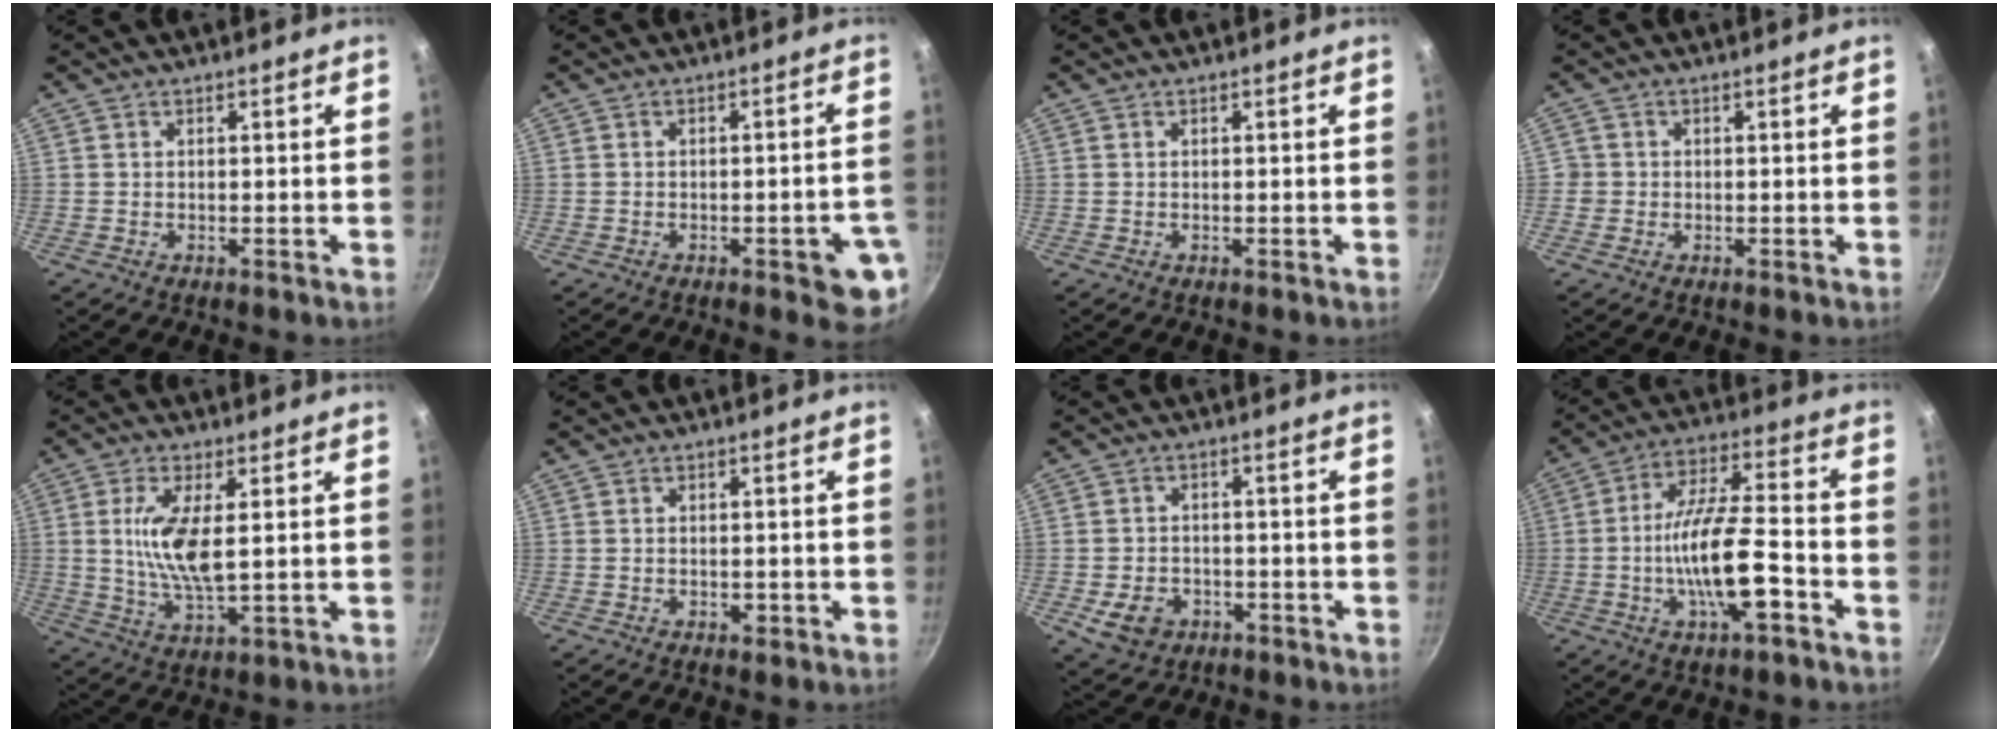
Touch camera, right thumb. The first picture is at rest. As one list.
[{"total": 7.7, "force": [-2.8, 2.5, 6.8], "torque": [-0.059, 0.016, -0.028]}, {"total": 0.0}, {"total": 1.6, "force": [-0.4, 1.5, 0.3], "torque": [0.001, 0.004, -0.008]}, {"total": 9.8, "force": [1.5, 3.4, 9.1], "torque": [-0.182, -0.010, 0.034]}, {"total": 1.4, "force": [-0.4, 0.9, 1.0], "torque": [-0.013, 0.001, -0.007]}, {"total": 6.6, "force": [-2.5, 5.1, 3.3], "torque": [-0.049, 0.018, -0.031]}, {"total": 14.3, "force": [-4.8, 4.2, 12.8], "torque": [-0.223, 0.030, -0.090]}]